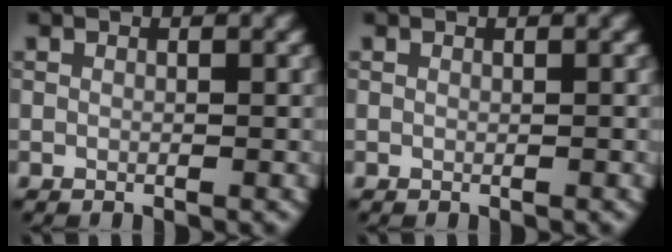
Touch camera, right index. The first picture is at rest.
{"total": 0.0}